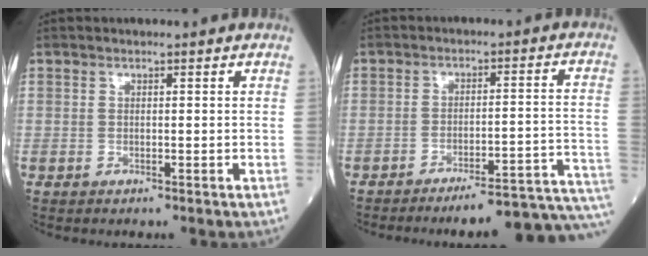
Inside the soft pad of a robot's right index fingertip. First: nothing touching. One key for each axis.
{"total": 16.0, "fx": -14.5, "fy": -1.0, "fz": 6.6, "tx": -0.028, "ty": 0.020, "tz": -0.184}